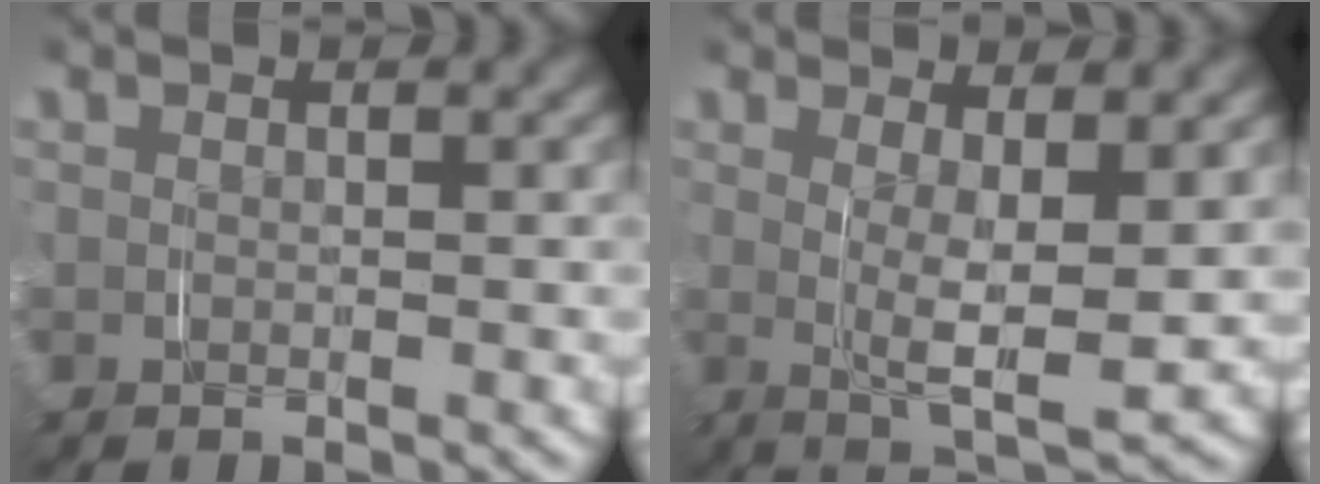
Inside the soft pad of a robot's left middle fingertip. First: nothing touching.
{"total": 5.0, "force": [0.6, 1.4, 4.8], "torque": [-0.081, -0.021, 0.014]}